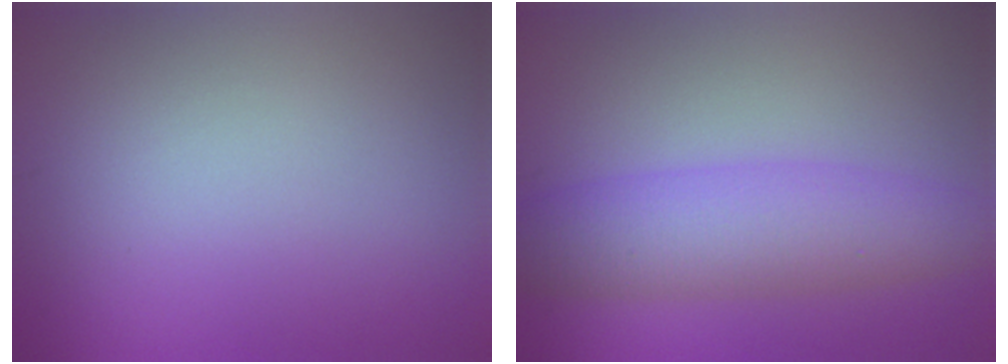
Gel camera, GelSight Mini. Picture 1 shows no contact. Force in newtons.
{"total": 6.2, "press": 6.2, "slide": 0.3}